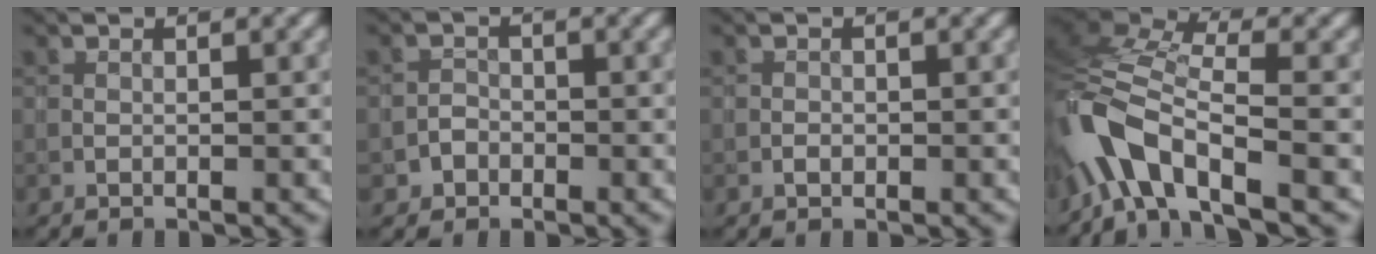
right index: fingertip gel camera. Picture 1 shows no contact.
{"total": 1.3, "force": [-0.6, 1.1, 0.1], "torque": [0.009, 0.006, -0.012]}
{"total": 0.6, "force": [-0.2, 0.5, 0.2], "torque": [-0.002, 0.000, -0.004]}
{"total": 9.9, "force": [-5.6, 3.9, 7.2], "torque": [-0.147, 0.004, -0.119]}